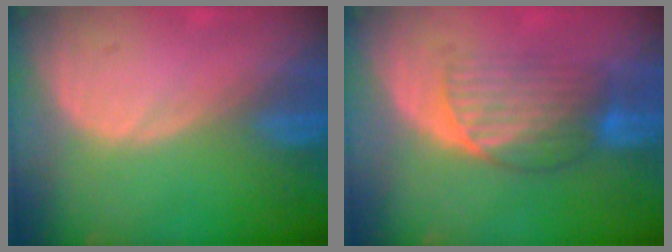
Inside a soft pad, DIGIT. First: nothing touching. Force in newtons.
{"total": 6.7, "press": 6.4, "slide": 1.8}